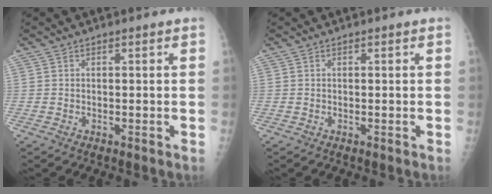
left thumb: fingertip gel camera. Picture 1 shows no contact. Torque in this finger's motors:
{"motor_torque": [0.00, 0.00, 0.00, 0.00, 0.00]}